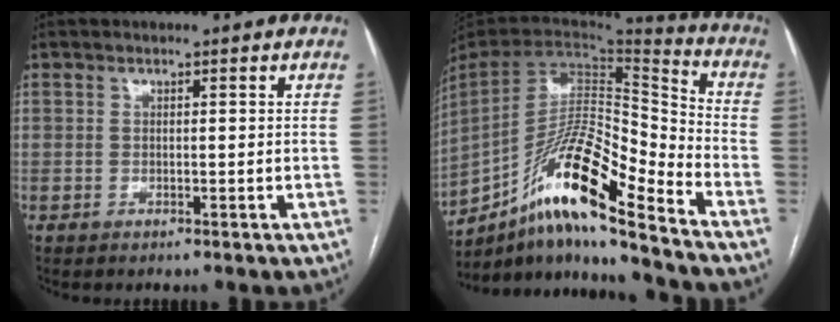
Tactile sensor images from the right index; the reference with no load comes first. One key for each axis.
{"total": 18.6, "fx": -12.8, "fy": 1.5, "fz": 13.4, "tx": -0.260, "ty": 0.002, "tz": -0.233}